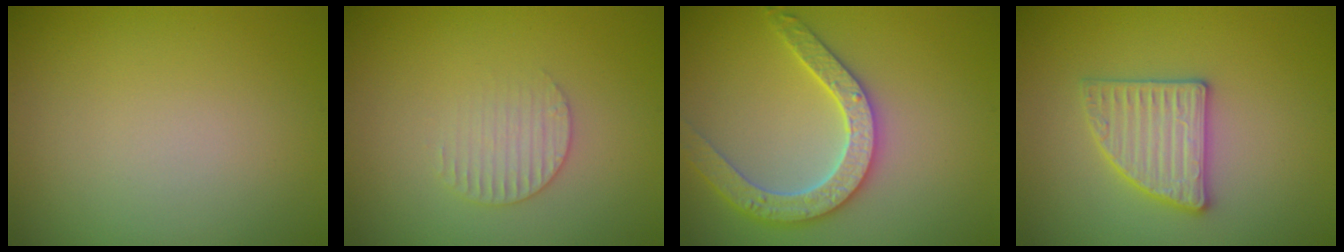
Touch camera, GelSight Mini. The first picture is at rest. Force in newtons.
{"total": 1.9, "press": 1.9, "slide": 0.3}
{"total": 4.0, "press": 3.9, "slide": 0.9}
{"total": 3.1, "press": 3.1, "slide": 0.7}